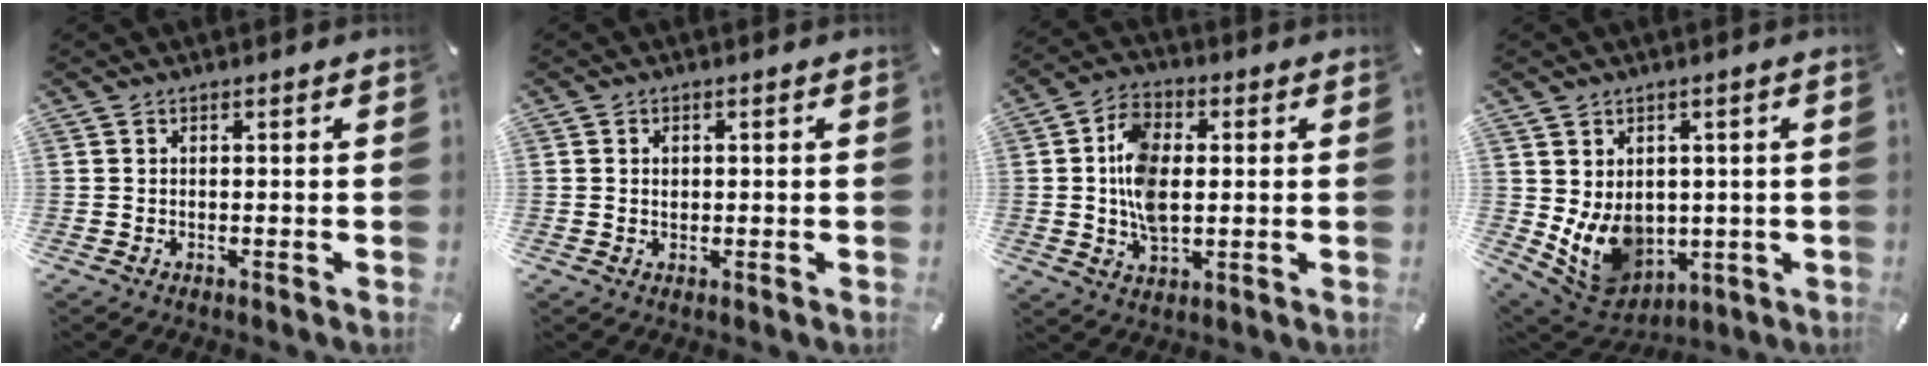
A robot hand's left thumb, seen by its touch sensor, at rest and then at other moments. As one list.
[{"total": 1.5, "force": [0.2, 1.2, 0.9], "torque": [-0.012, 0.002, 0.000]}, {"total": 10.9, "force": [0.3, 7.0, 8.3], "torque": [-0.172, 0.009, 0.007]}, {"total": 10.2, "force": [0.3, 8.9, 5.0], "torque": [-0.097, -0.024, 0.014]}]